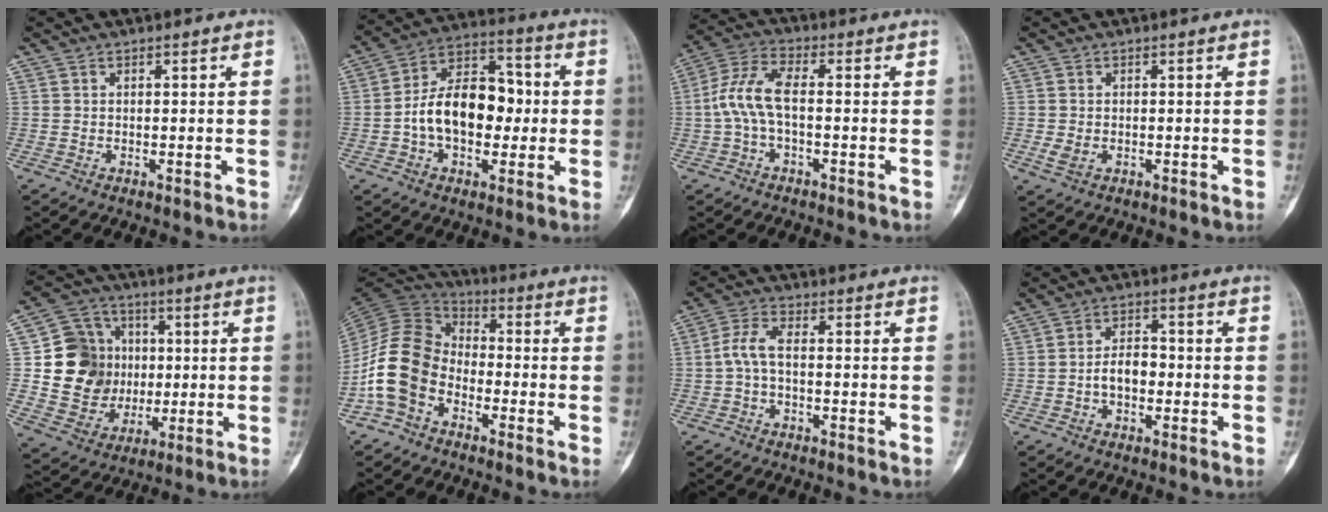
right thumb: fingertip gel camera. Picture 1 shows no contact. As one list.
[{"total": 15.6, "force": [-1.2, 10.1, 11.8], "torque": [-0.165, 0.043, -0.024]}, {"total": 8.0, "force": [-0.8, 3.4, 7.2], "torque": [-0.165, 0.032, -0.022]}, {"total": 2.2, "force": [-0.5, 1.5, 1.5], "torque": [-0.030, 0.001, -0.008]}, {"total": 15.2, "force": [1.1, 13.7, 6.6], "torque": [-0.064, 0.011, 0.033]}, {"total": 12.5, "force": [-4.9, 9.1, 7.2], "torque": [-0.135, 0.053, -0.113]}, {"total": 4.7, "force": [-0.7, 2.0, 4.2], "torque": [-0.096, 0.018, -0.021]}, {"total": 4.8, "force": [-1.2, 3.0, 3.5], "torque": [-0.045, 0.022, -0.027]}]